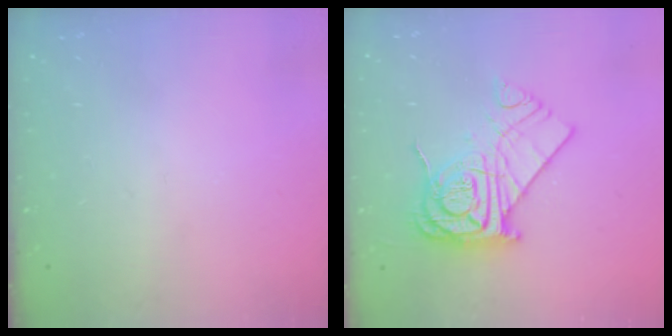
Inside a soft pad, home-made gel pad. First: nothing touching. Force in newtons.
{"total": 14.2, "press": 14.2, "slide": 1.1}